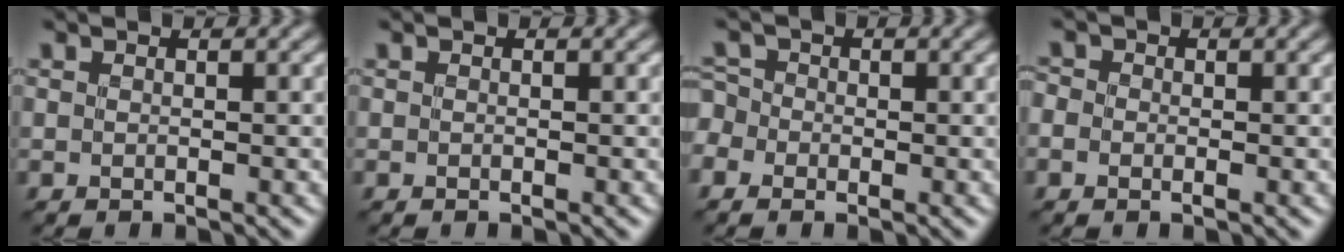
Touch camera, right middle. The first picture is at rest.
{"total": 0.0}
{"total": 2.1, "force": [-0.6, 1.8, 0.8], "torque": [-0.010, 0.012, -0.021]}
{"total": 1.2, "force": [-0.2, 1.0, 0.7], "torque": [-0.013, 0.000, -0.011]}